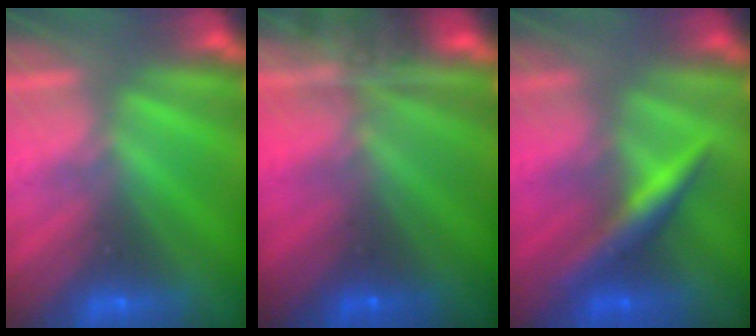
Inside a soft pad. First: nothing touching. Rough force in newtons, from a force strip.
{"total": 7.1}
{"total": 2.4}